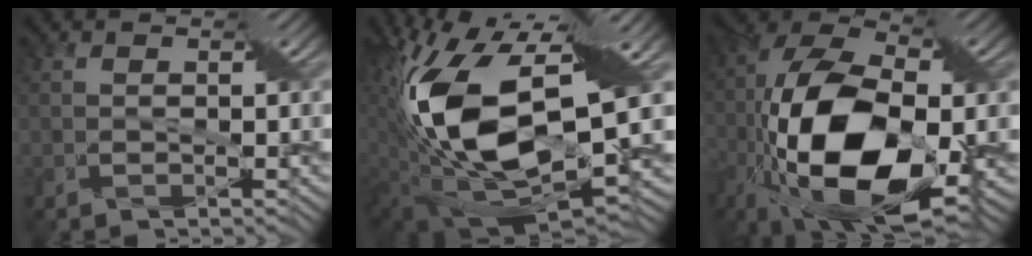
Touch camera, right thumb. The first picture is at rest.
{"total": 16.9, "force": [3.1, 8.5, 14.3], "torque": [-0.303, -0.023, 0.070]}
{"total": 19.3, "force": [-5.7, 9.6, 15.8], "torque": [-0.360, -0.028, -0.096]}